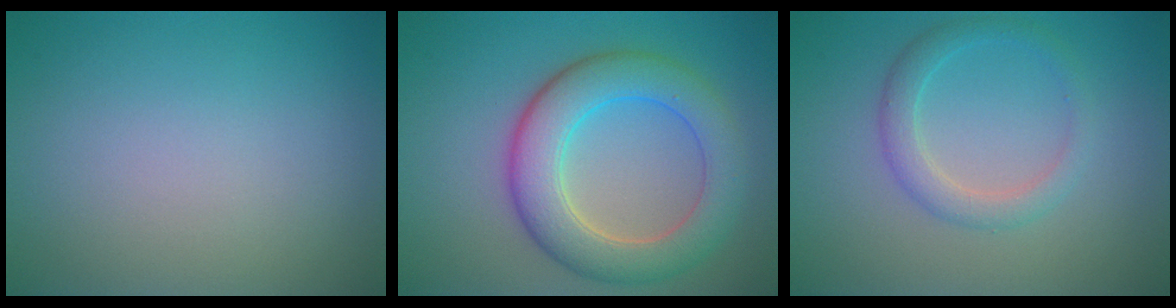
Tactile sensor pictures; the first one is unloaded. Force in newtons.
{"total": 6.9, "press": 6.9, "slide": 0.1}
{"total": 2.5, "press": 2.5, "slide": 0.2}